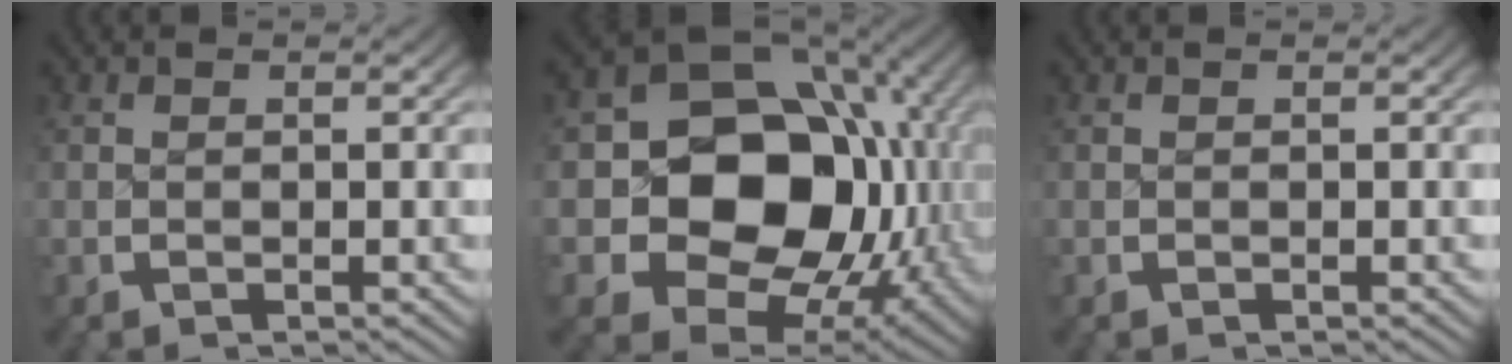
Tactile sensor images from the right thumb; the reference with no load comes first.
{"total": 21.4, "force": [-1.2, 15.7, 14.5], "torque": [-0.286, -0.063, -0.013]}
{"total": 0.0}